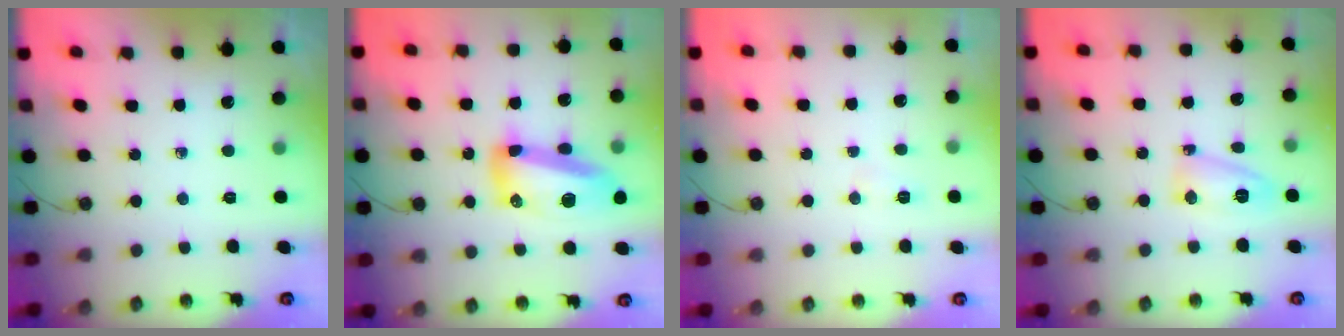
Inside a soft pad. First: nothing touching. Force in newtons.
{"total": 15.4, "press": 15.3, "slide": 1.5}
{"total": 4.2, "press": 4.2, "slide": 0.4}
{"total": 6.0, "press": 5.8, "slide": 1.2}